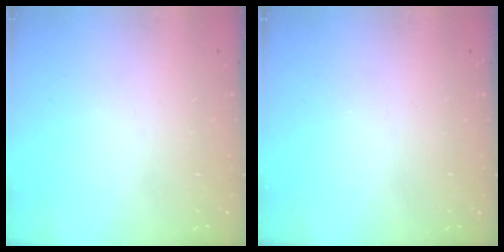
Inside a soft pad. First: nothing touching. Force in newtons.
{"total": 0.0}